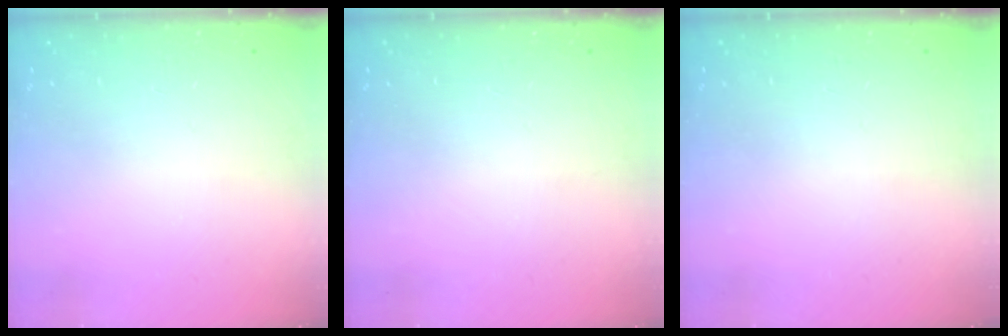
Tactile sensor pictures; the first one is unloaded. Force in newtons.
{"total": 0.0}
{"total": 0.0}